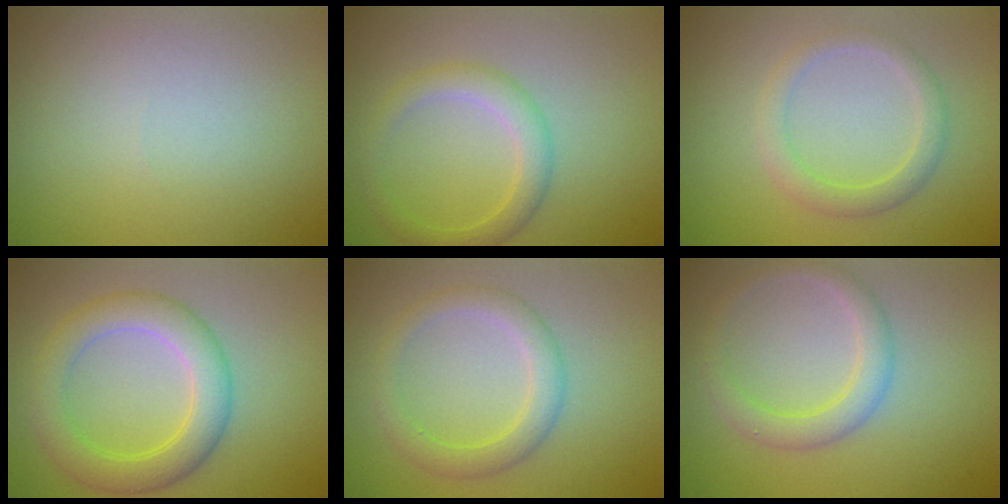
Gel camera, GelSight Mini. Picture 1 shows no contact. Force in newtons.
{"total": 2.7, "press": 2.7, "slide": 0.1}
{"total": 2.4, "press": 2.4, "slide": 0.1}
{"total": 5.0, "press": 5.0, "slide": 0.1}
{"total": 2.9, "press": 2.9, "slide": 0.1}
{"total": 2.8, "press": 2.8, "slide": 0.1}